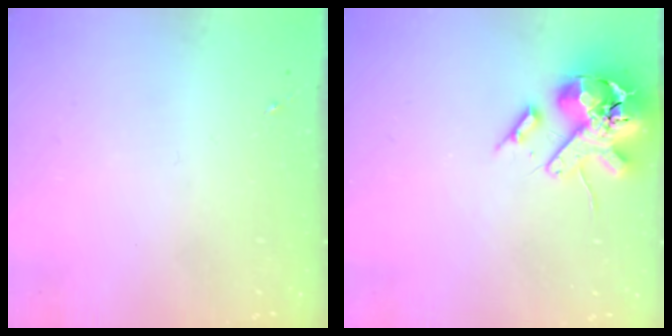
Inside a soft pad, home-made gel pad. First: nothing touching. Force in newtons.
{"total": 17.4, "press": 17.2, "slide": 2.9}